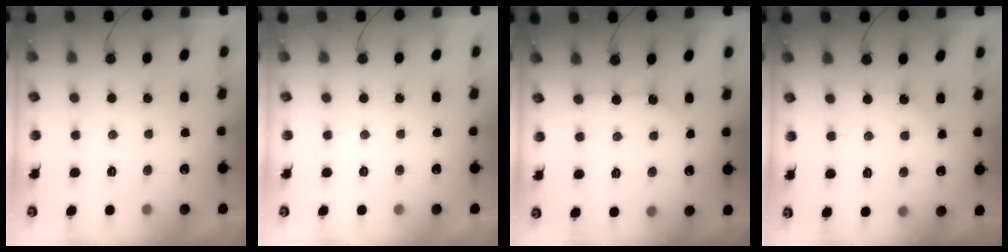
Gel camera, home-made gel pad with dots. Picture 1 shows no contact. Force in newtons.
{"total": 0.0}
{"total": 1.2, "press": 1.2, "slide": 0.2}
{"total": 4.7, "press": 4.6, "slide": 0.6}